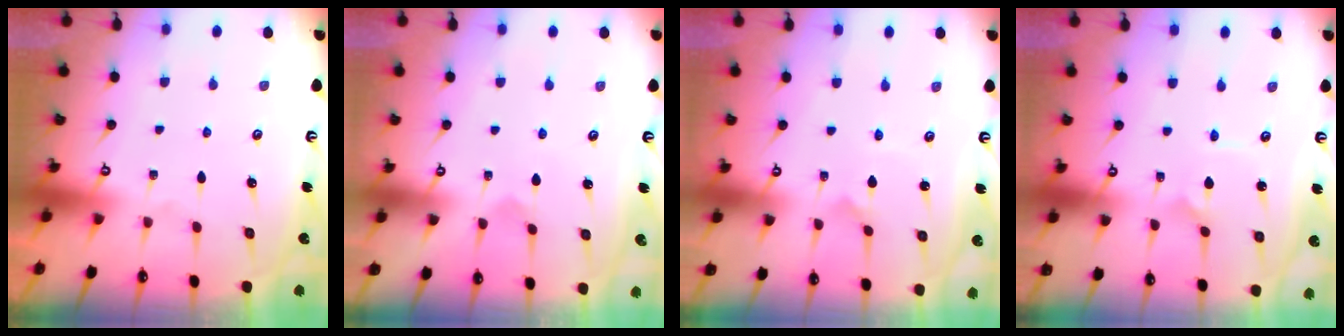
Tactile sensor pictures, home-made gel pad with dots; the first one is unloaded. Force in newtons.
{"total": 2.4, "press": 2.4, "slide": 0.3}
{"total": 1.6, "press": 1.6, "slide": 0.1}
{"total": 1.6, "press": 1.6, "slide": 0.1}